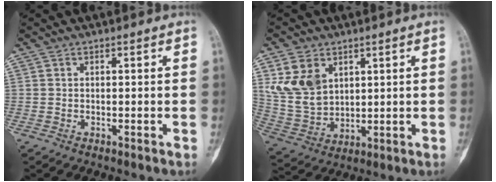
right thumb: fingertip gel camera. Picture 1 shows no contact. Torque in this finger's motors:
{"motor_torque": [0.36, 0.53, -0.01, 0.13, -0.05]}